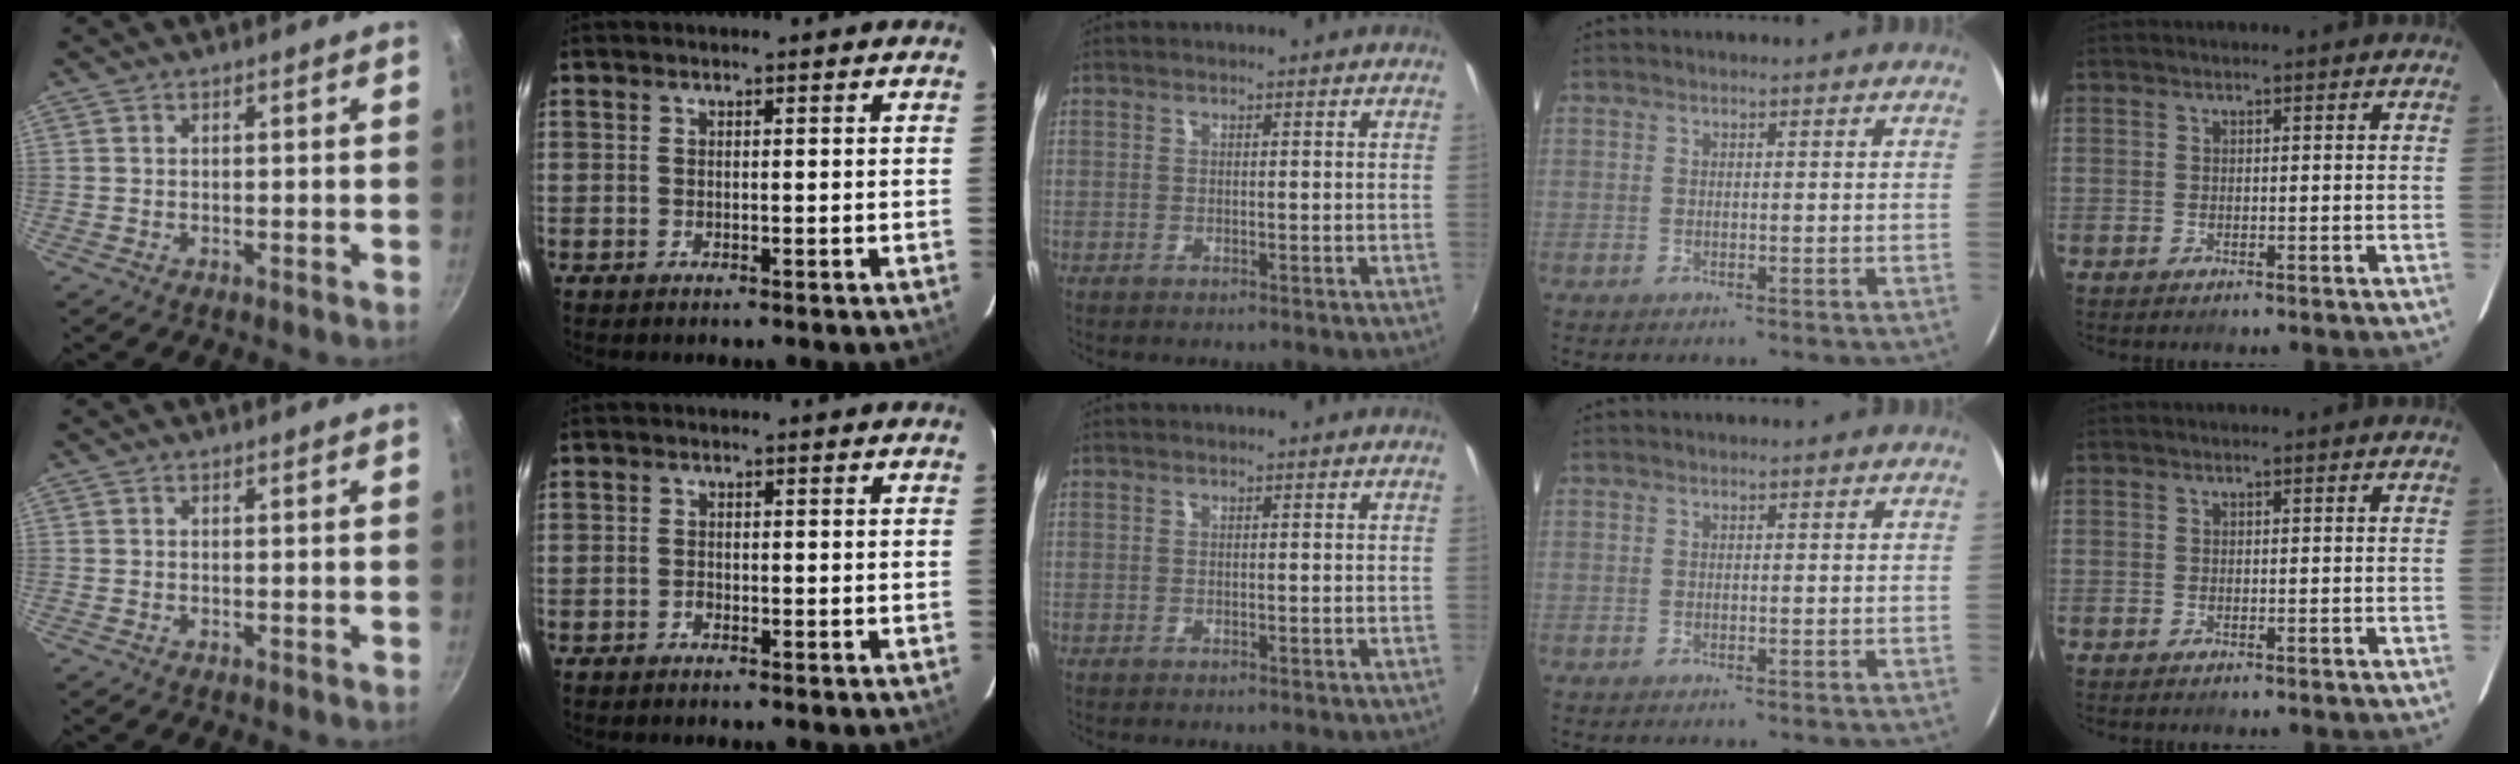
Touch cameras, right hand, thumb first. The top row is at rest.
{"index": {"total": 0.8, "force": [-0.6, 0.5, 0.1], "torque": [-0.001, 0.004, -0.013]}}